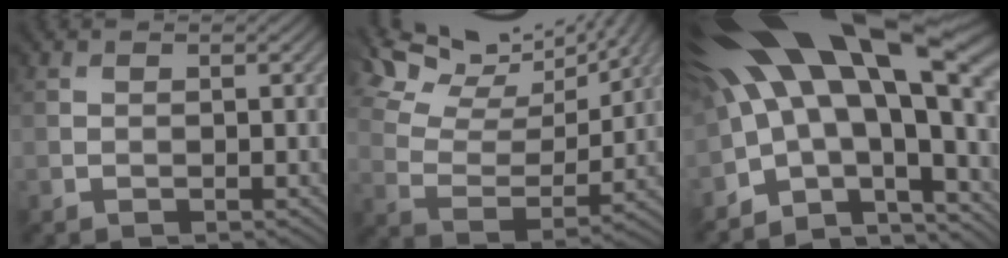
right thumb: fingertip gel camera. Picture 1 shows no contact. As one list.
[{"total": 14.0, "force": [11.4, 4.5, 6.7], "torque": [-0.153, 0.006, 0.170]}, {"total": 18.3, "force": [2.1, 7.1, 16.7], "torque": [-0.261, -0.020, 0.062]}]